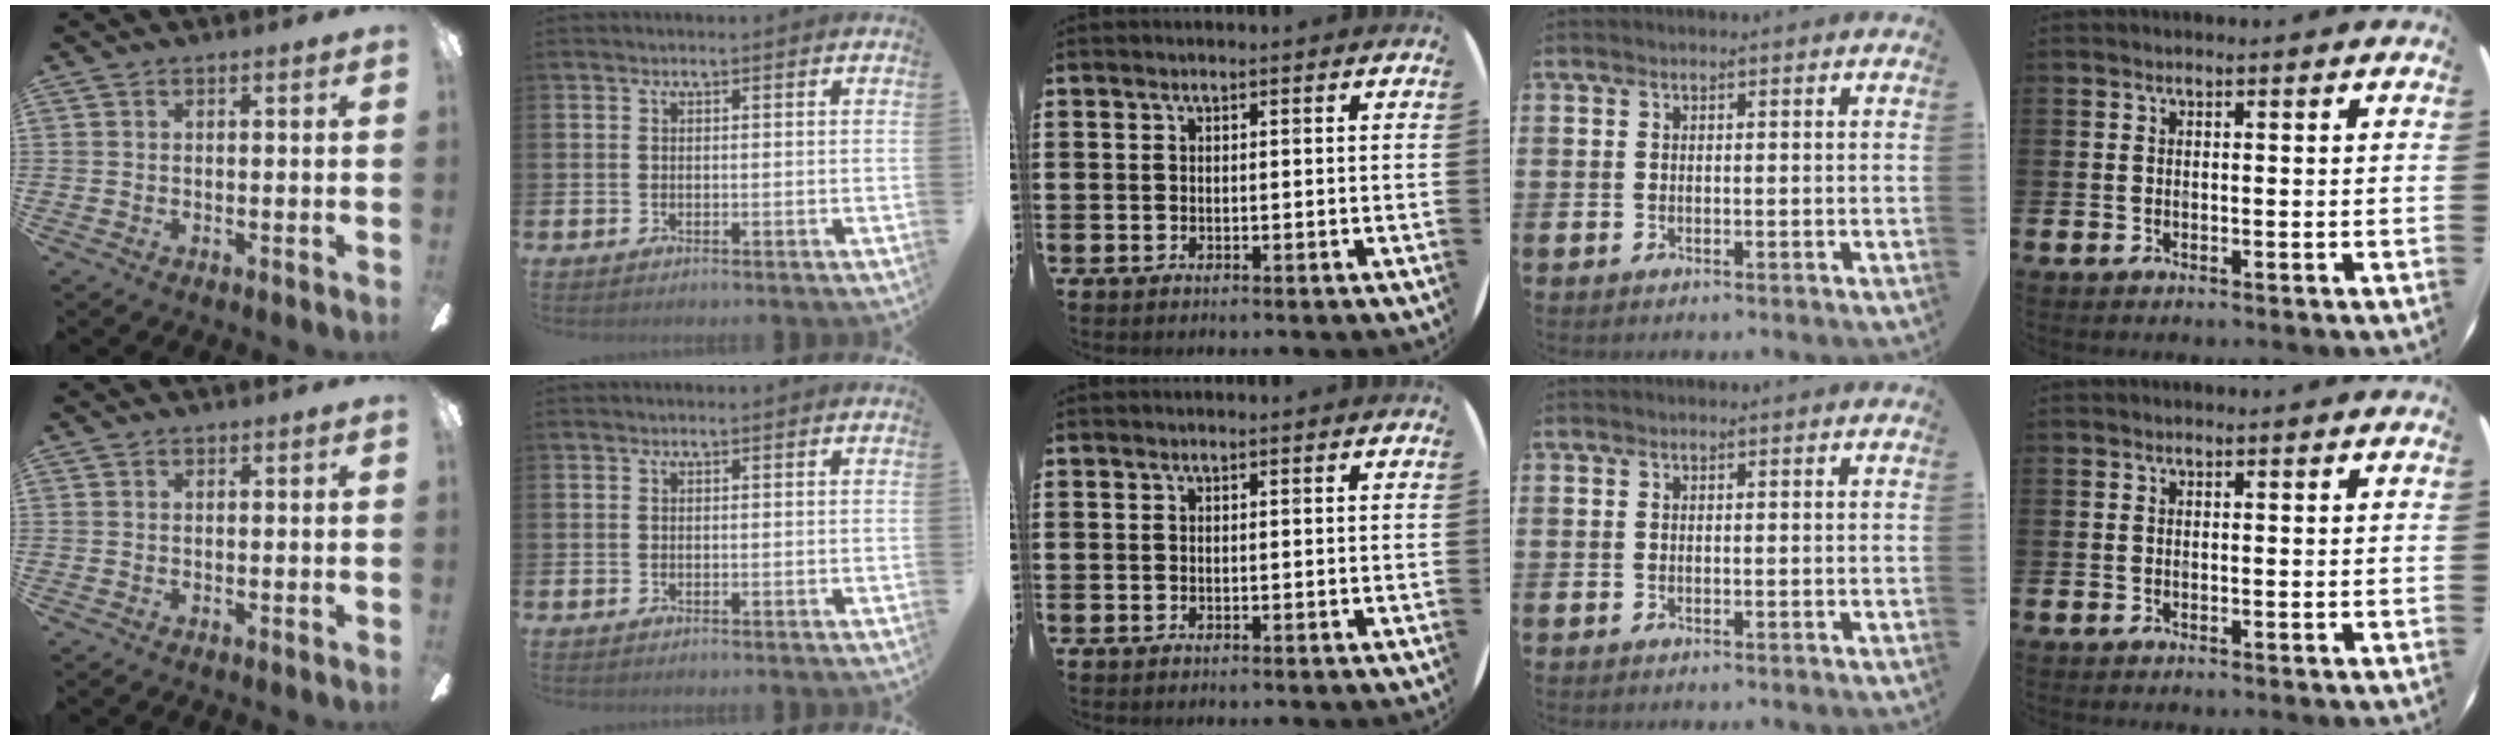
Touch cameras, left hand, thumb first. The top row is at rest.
{}